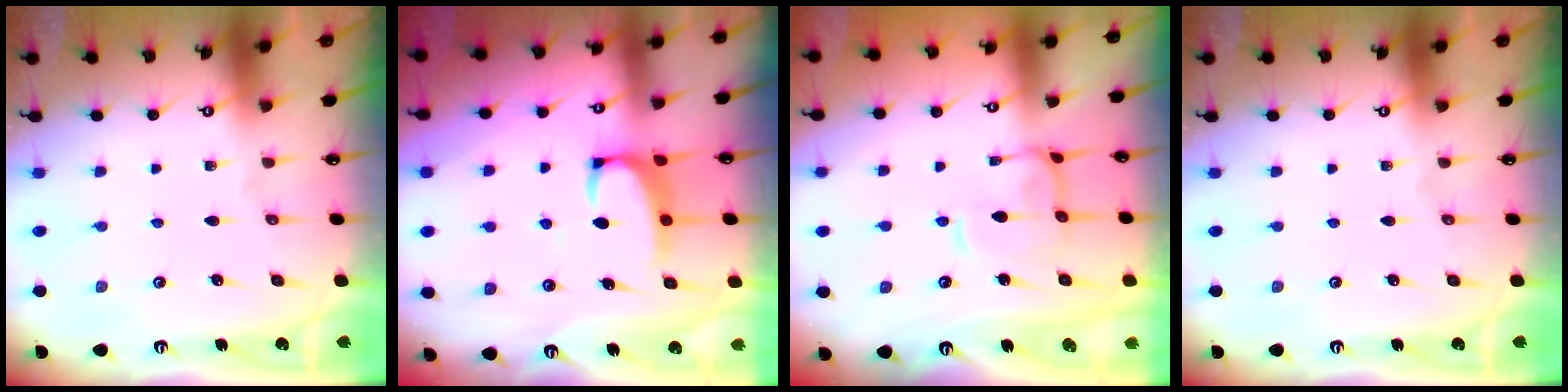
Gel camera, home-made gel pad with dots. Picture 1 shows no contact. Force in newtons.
{"total": 2.6, "press": 2.5, "slide": 0.7}
{"total": 4.2, "press": 4.1, "slide": 0.8}
{"total": 0.0}